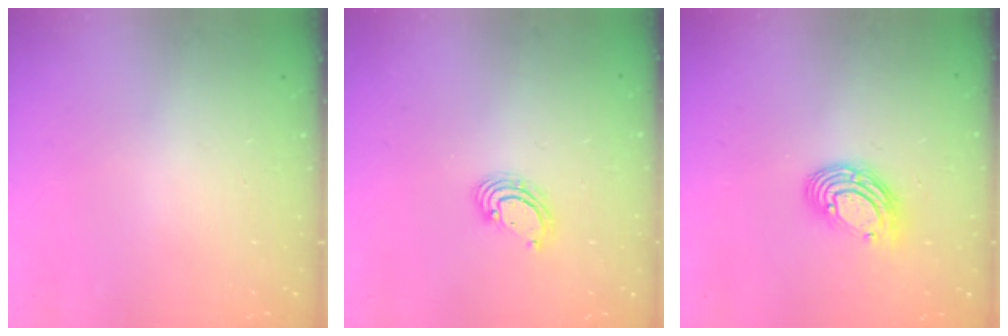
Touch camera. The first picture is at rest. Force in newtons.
{"total": 3.3, "press": 3.3, "slide": 0.2}
{"total": 10.3, "press": 10.3, "slide": 1.0}